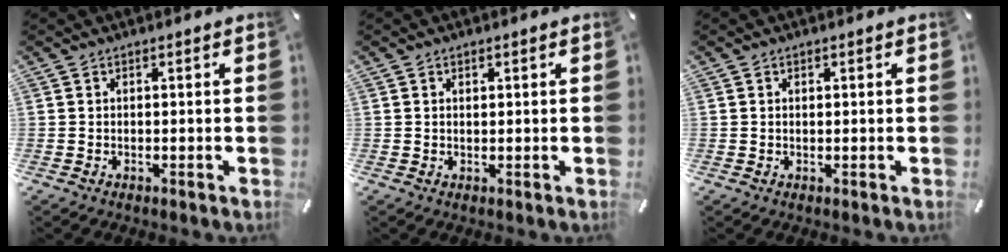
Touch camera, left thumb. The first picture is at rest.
{"total": 0.8, "force": [0.2, 0.6, 0.5], "torque": [-0.012, 0.004, 0.004]}
{"total": 0.6, "force": [0.1, 0.4, 0.4], "torque": [-0.009, 0.001, 0.001]}